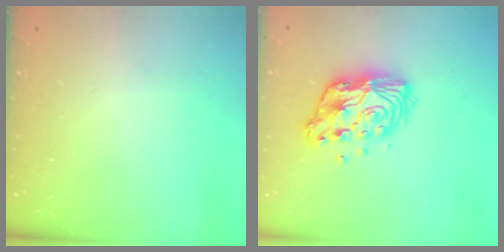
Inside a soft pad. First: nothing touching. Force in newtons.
{"total": 12.8, "press": 12.8, "slide": 1.0}